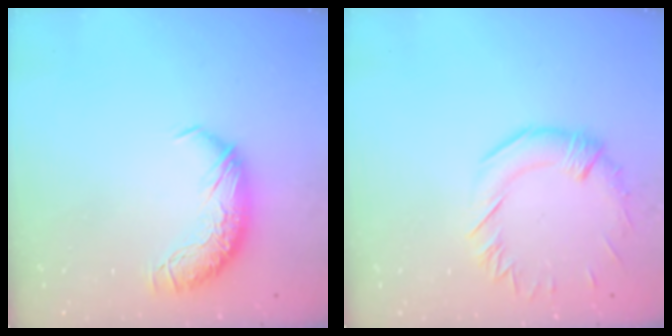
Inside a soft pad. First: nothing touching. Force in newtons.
{"total": 0.7, "press": 0.0, "slide": 0.7}